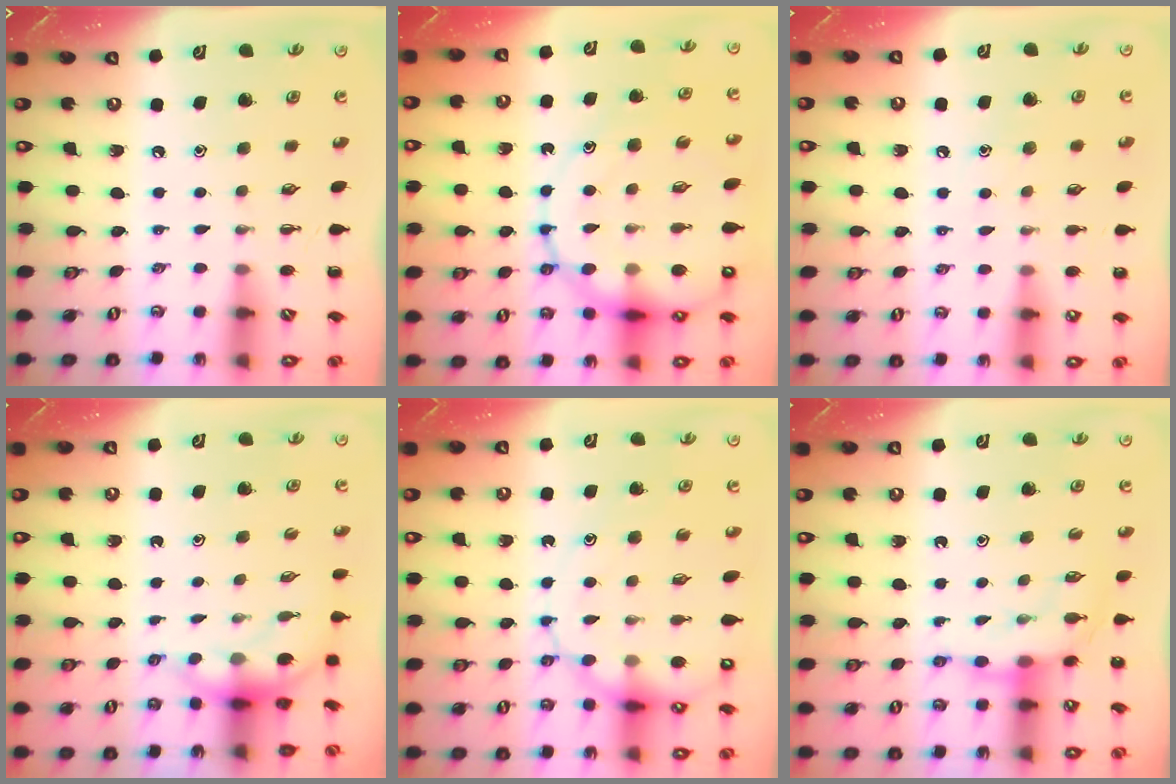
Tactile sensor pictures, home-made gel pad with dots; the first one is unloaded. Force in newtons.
{"total": 20.8, "press": 20.6, "slide": 3.0}
{"total": 7.7, "press": 7.4, "slide": 1.8}
{"total": 4.3, "press": 4.3, "slide": 0.3}
{"total": 14.3, "press": 13.9, "slide": 3.3}
{"total": 7.7, "press": 7.7, "slide": 0.8}